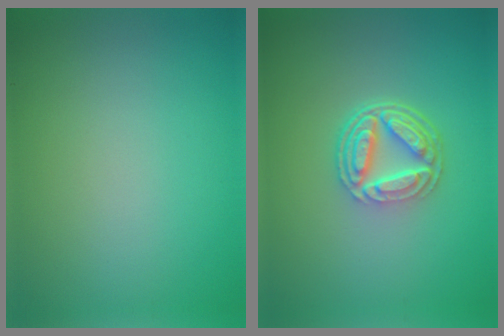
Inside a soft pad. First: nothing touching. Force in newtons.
{"total": 5.3, "press": 3.9, "slide": 3.7}